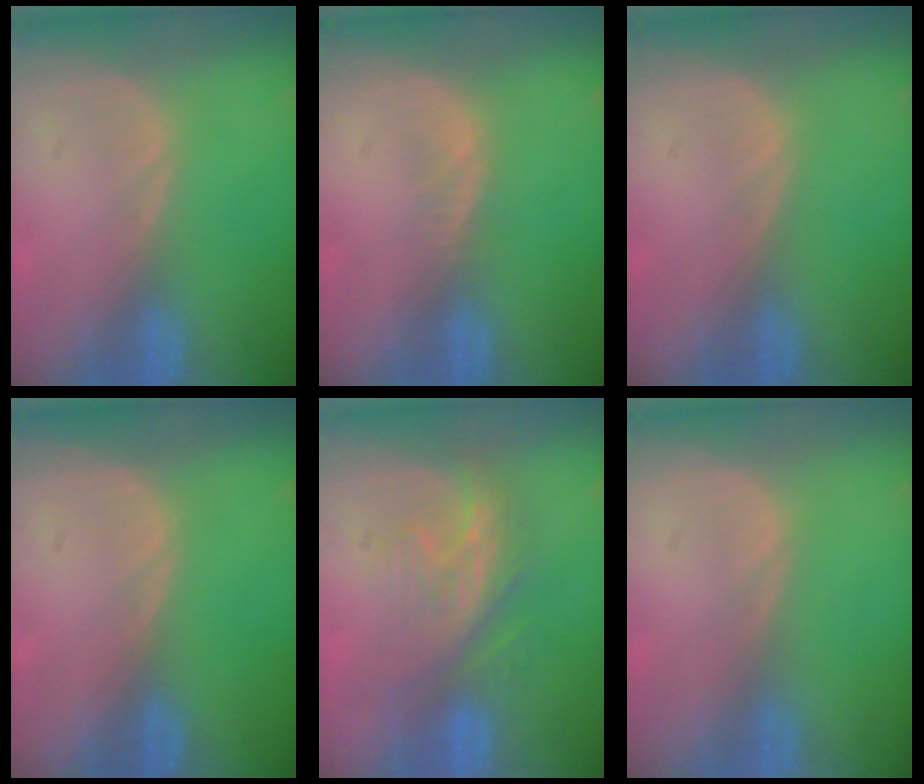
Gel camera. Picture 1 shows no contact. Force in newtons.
{"total": 1.1, "press": 1.1, "slide": 0.3}
{"total": 0.0}
{"total": 0.0}
{"total": 7.6, "press": 7.4, "slide": 1.7}
{"total": 0.0}